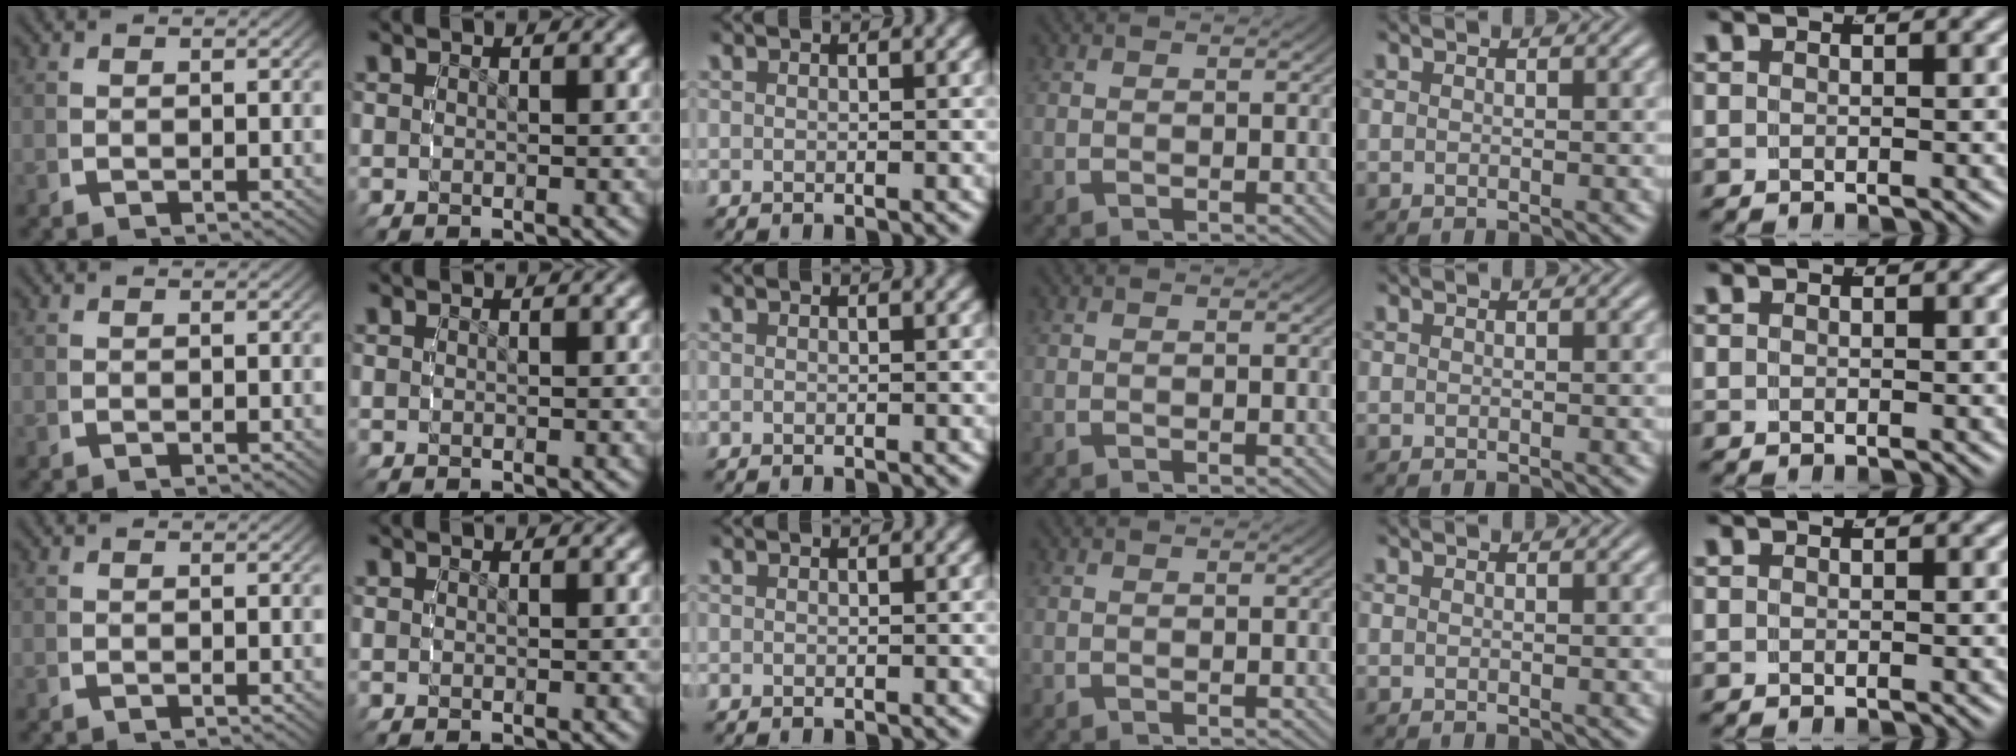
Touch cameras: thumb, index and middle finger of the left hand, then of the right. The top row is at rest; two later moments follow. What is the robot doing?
{"motion": "reach", "object": "sponge"}